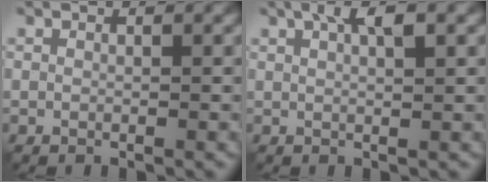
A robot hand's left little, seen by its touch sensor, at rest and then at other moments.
{"total": 3.3, "force": [1.5, 0.8, 2.8], "torque": [-0.045, 0.007, 0.023]}